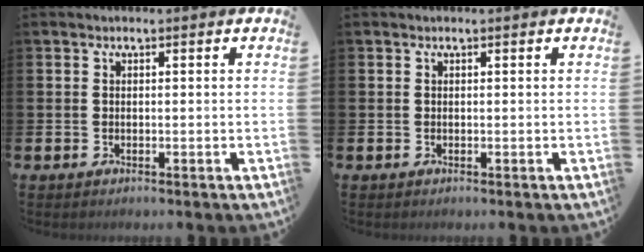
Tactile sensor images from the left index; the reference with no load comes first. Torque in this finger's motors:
{"motor_torque": [0.10, 0.34, -0.03, -0.01]}